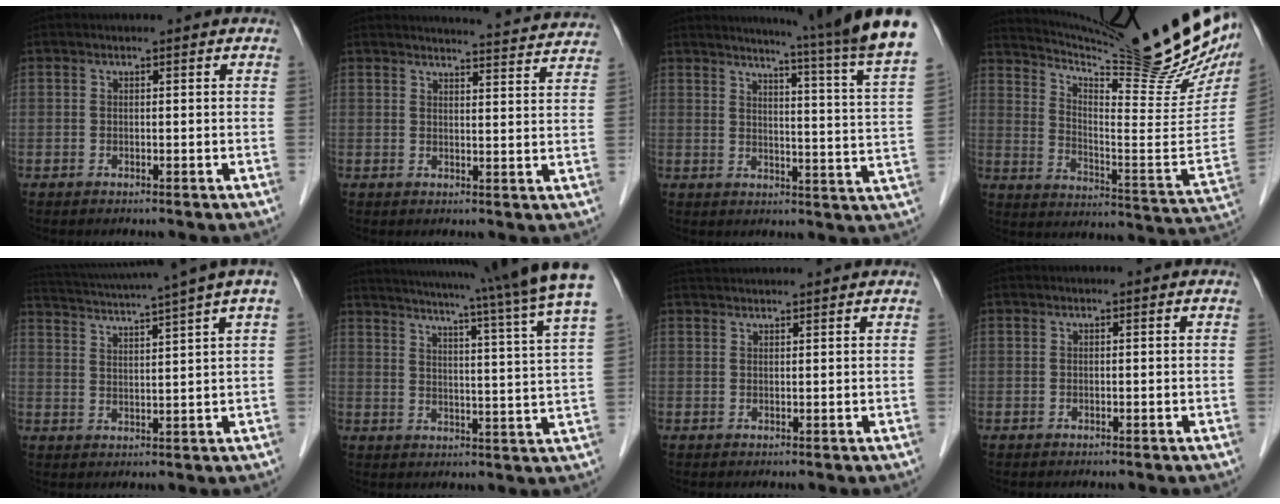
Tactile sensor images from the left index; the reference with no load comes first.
{"total": 13.2, "force": [13.0, 0.0, 2.3], "torque": [-0.020, -0.033, 0.134]}
{"total": 18.0, "force": [15.6, -2.9, 8.5], "torque": [-0.124, -0.083, 0.178]}
{"total": 27.7, "force": [24.4, 1.0, 13.1], "torque": [-0.205, -0.103, 0.325]}
{"total": 12.8, "force": [10.6, -2.1, 6.9], "torque": [-0.125, -0.004, 0.149]}
{"total": 23.6, "force": [20.5, -2.1, 11.5], "torque": [-0.184, -0.057, 0.249]}
{"total": 5.3, "force": [5.2, -0.2, 1.3], "torque": [-0.019, 0.037, 0.074]}
{"total": 0.0}